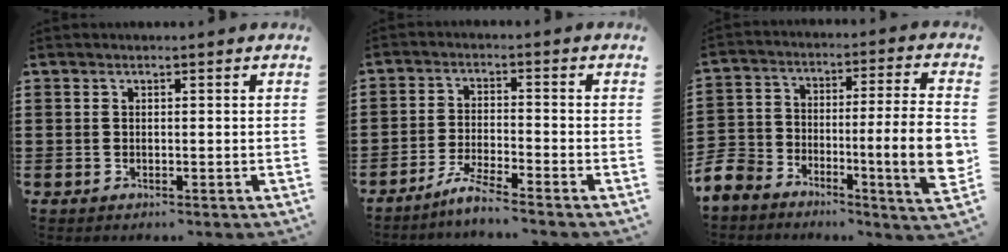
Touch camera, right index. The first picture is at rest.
{"total": 4.2, "force": [-3.8, -0.3, 1.8], "torque": [-0.046, -0.007, -0.076]}
{"total": 13.0, "force": [-6.3, 3.3, 10.8], "torque": [-0.191, 0.003, -0.113]}